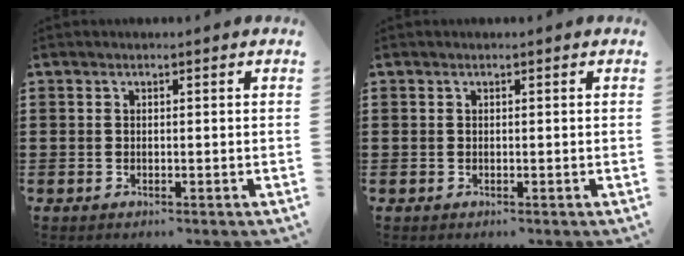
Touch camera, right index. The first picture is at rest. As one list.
[{"total": 0.0}]